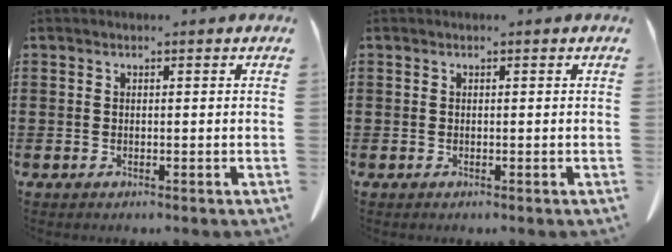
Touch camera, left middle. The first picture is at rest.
{"total": 0.0}